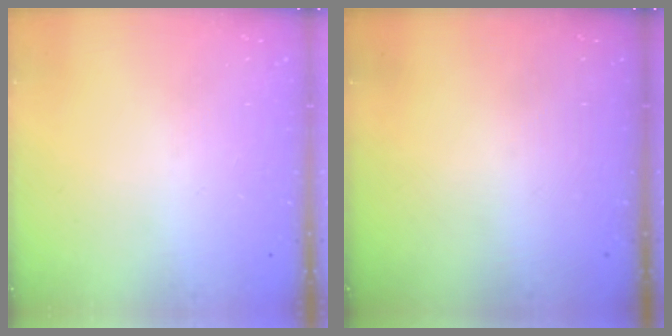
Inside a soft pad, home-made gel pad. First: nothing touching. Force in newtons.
{"total": 0.0}